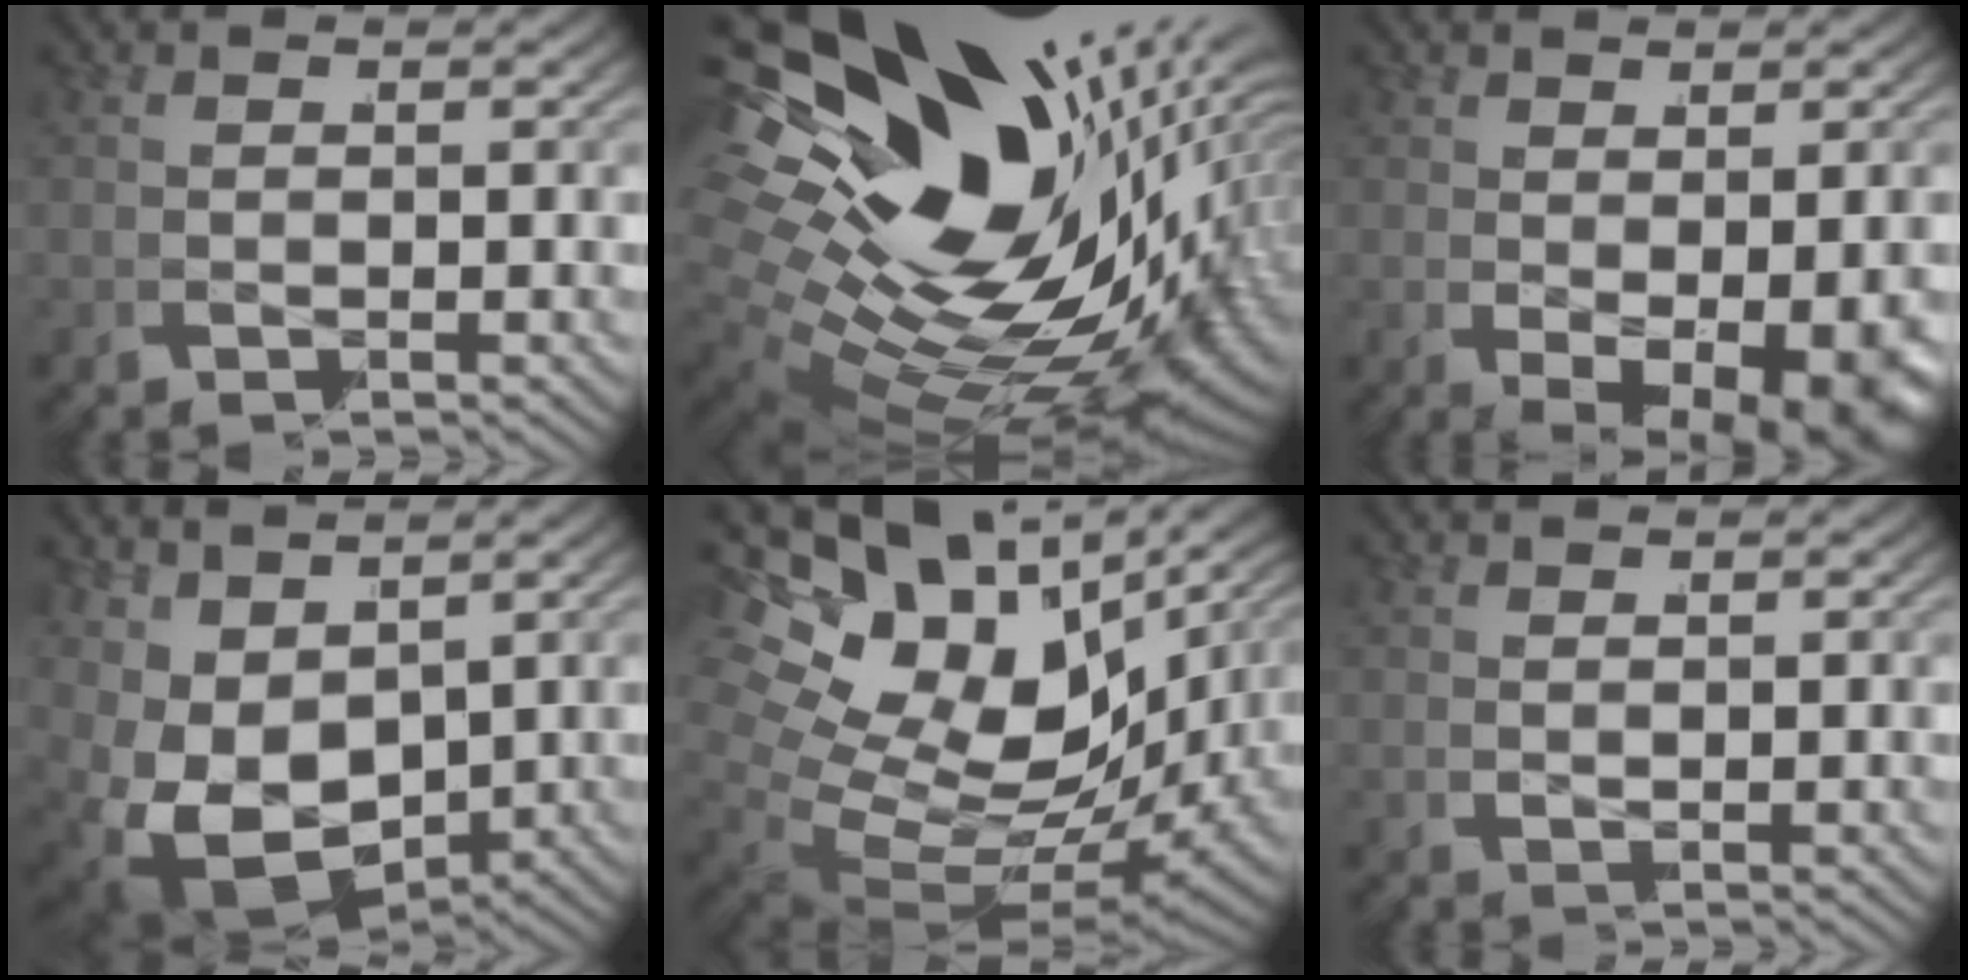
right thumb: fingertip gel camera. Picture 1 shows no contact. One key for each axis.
{"total": 28.1, "fx": -2.0, "fy": 18.8, "fz": 20.8, "tx": -0.356, "ty": -0.042, "tz": -0.017}
{"total": 7.6, "fx": -2.3, "fy": 4.4, "fz": 5.8, "tx": -0.084, "ty": -0.022, "tz": -0.026}
{"total": 10.5, "fx": -2.2, "fy": 7.6, "fz": 7.0, "tx": -0.182, "ty": -0.054, "tz": -0.007}
{"total": 15.3, "fx": -1.1, "fy": 10.6, "fz": 10.9, "tx": -0.217, "ty": -0.040, "tz": 0.000}
{"total": 0.9, "fx": 0.6, "fy": -0.4, "fz": -0.5, "tx": 0.019, "ty": 0.005, "tz": 0.012}